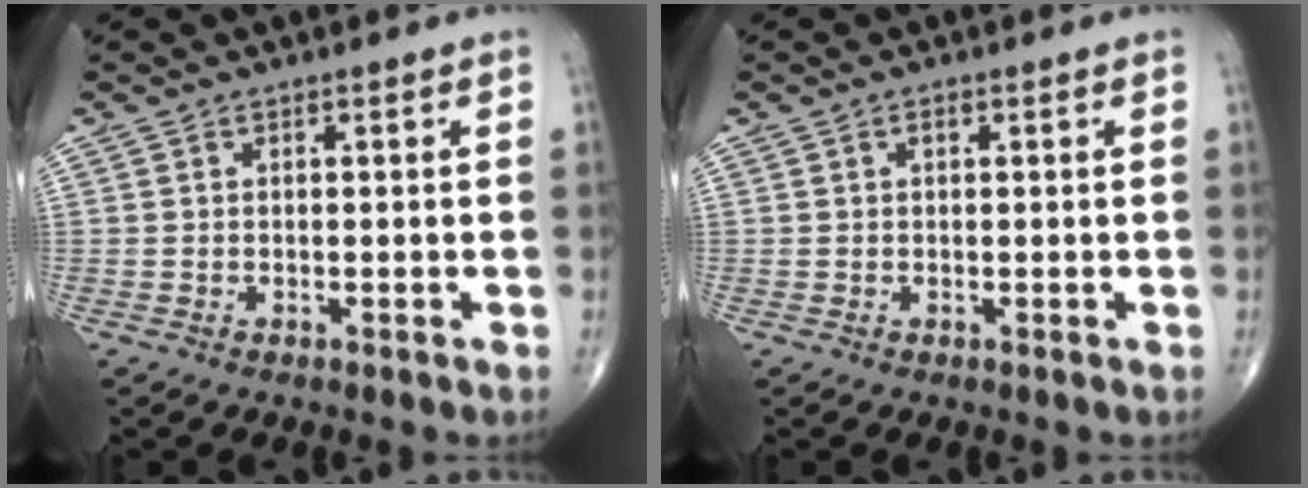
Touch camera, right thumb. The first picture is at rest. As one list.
[{"total": 0.8, "force": [0.3, 0.4, 0.5], "torque": [-0.008, 0.001, 0.003]}]